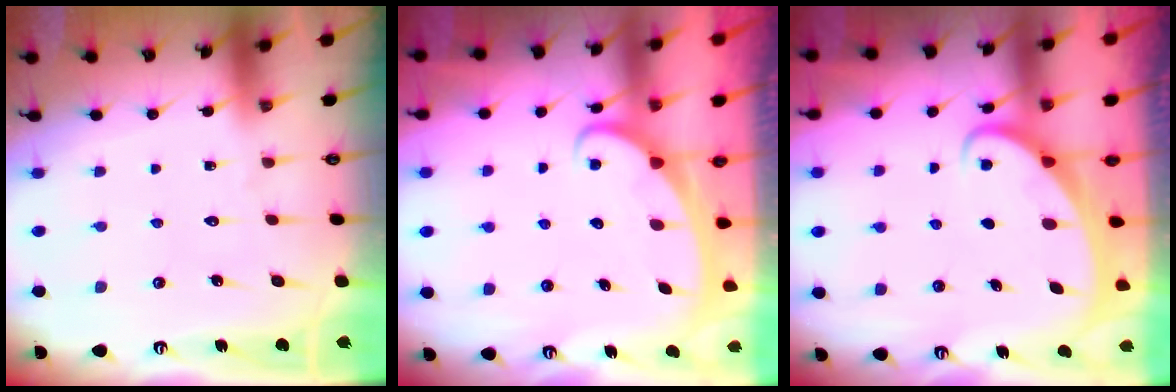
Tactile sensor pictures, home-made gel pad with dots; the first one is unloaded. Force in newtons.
{"total": 2.4, "press": 2.4, "slide": 0.3}
{"total": 2.0, "press": 2.0, "slide": 0.0}